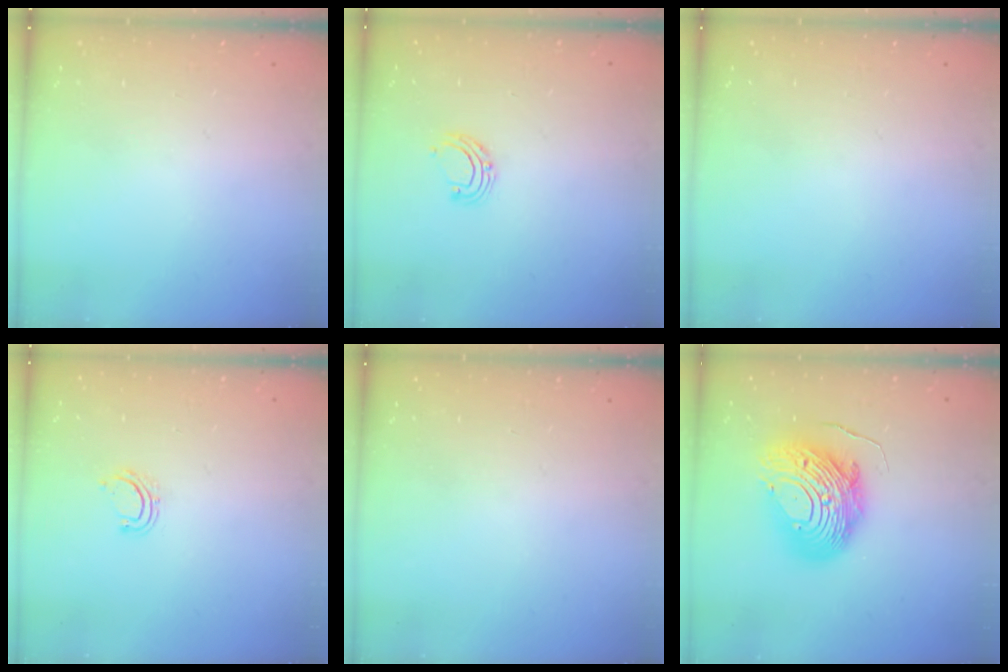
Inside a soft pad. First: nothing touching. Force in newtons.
{"total": 6.6, "press": 6.5, "slide": 0.7}
{"total": 0.0}
{"total": 5.0, "press": 4.8, "slide": 1.2}
{"total": 0.0}
{"total": 14.7, "press": 14.7, "slide": 1.1}